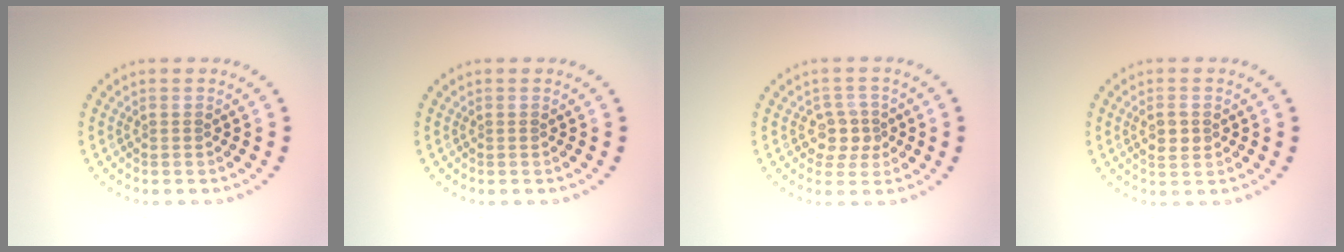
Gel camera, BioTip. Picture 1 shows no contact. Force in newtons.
{"total": 0.0}
{"total": 2.5, "press": 2.2, "slide": 1.1}
{"total": 1.9, "press": 1.9, "slide": 0.4}